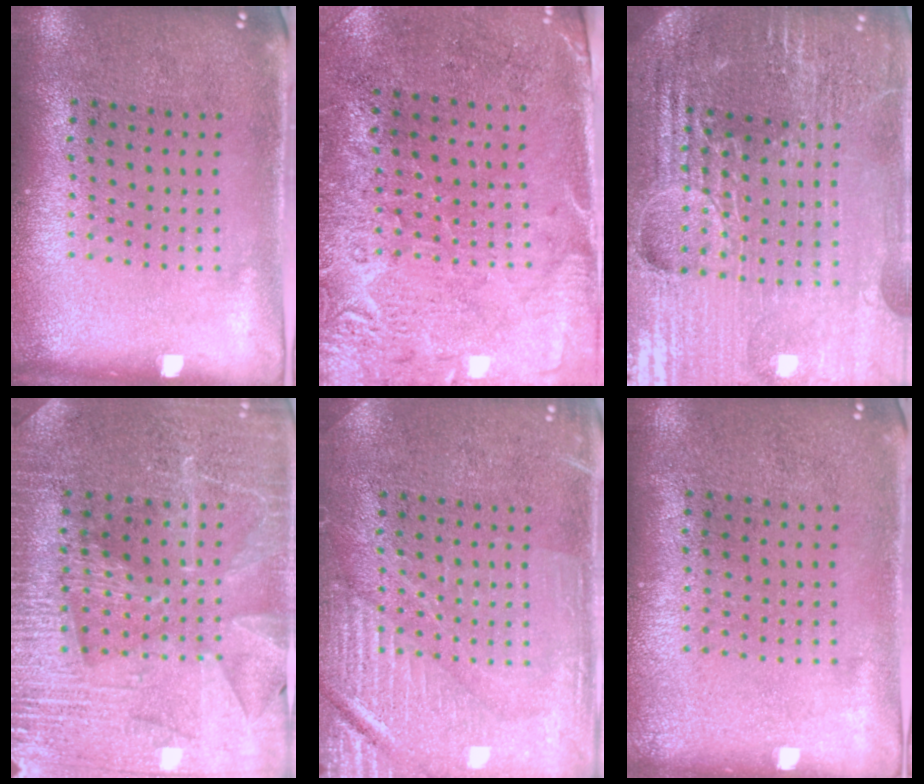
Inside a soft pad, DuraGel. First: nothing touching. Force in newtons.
{"total": 2.7, "press": 2.4, "slide": 1.4}
{"total": 6.0, "press": 5.4, "slide": 2.6}
{"total": 3.5, "press": 3.4, "slide": 0.9}
{"total": 4.1, "press": 4.1, "slide": 0.7}
{"total": 0.0}